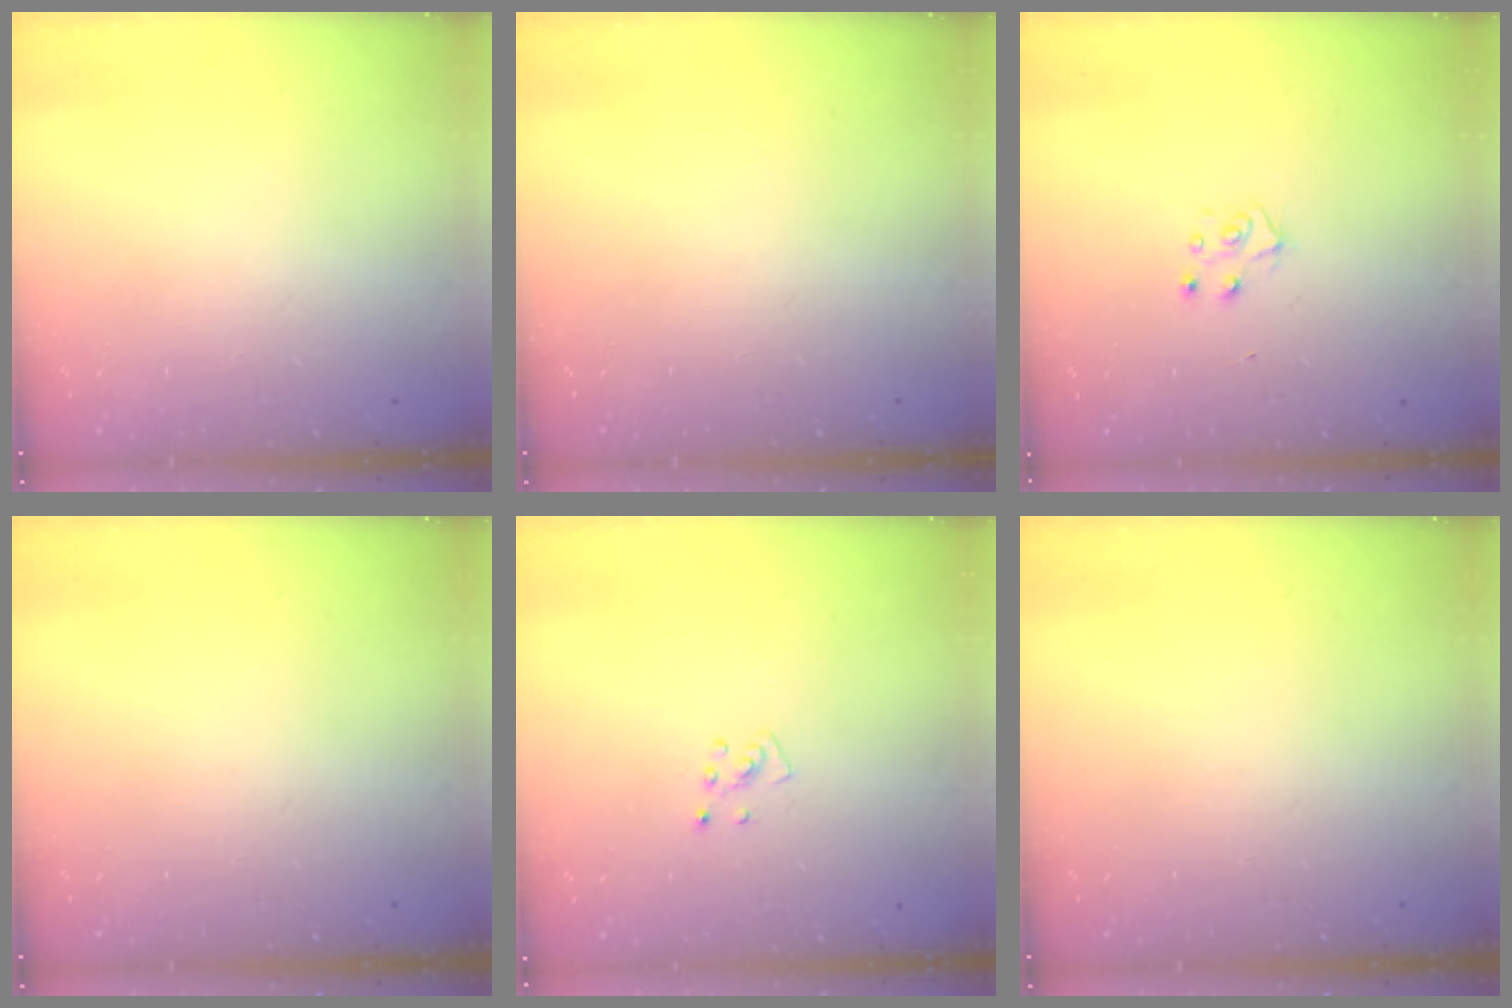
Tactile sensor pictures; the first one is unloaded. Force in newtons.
{"total": 0.0}
{"total": 5.7, "press": 5.7, "slide": 0.5}
{"total": 0.0}
{"total": 4.4, "press": 4.4, "slide": 0.3}
{"total": 0.0}